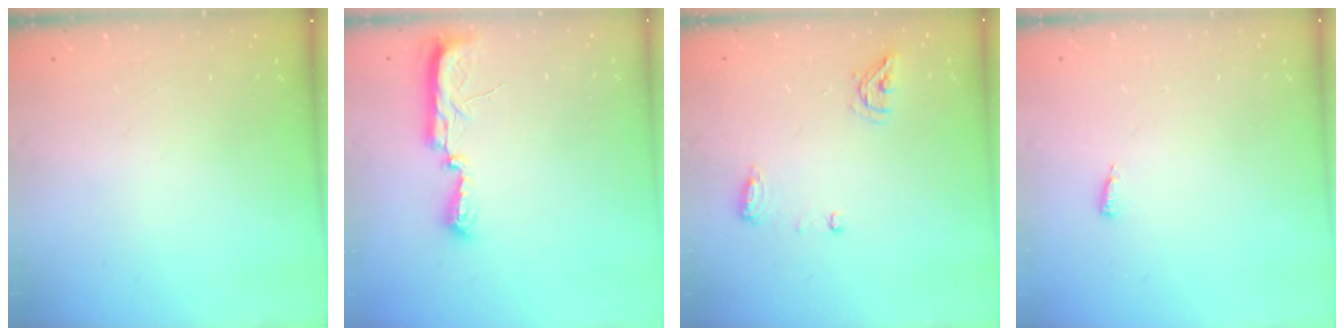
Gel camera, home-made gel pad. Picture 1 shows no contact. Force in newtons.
{"total": 7.7, "press": 7.7, "slide": 0.7}
{"total": 7.4, "press": 7.4, "slide": 1.0}
{"total": 4.3, "press": 4.2, "slide": 1.0}